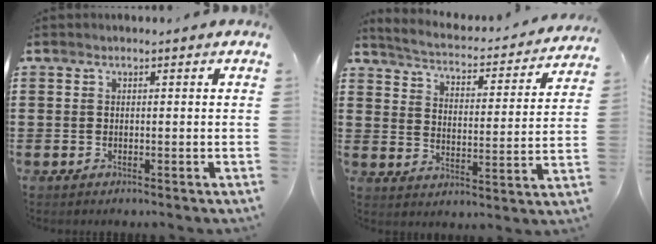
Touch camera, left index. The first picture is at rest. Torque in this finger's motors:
{"motor_torque": [0.22, 0.21, -0.01, -0.02]}